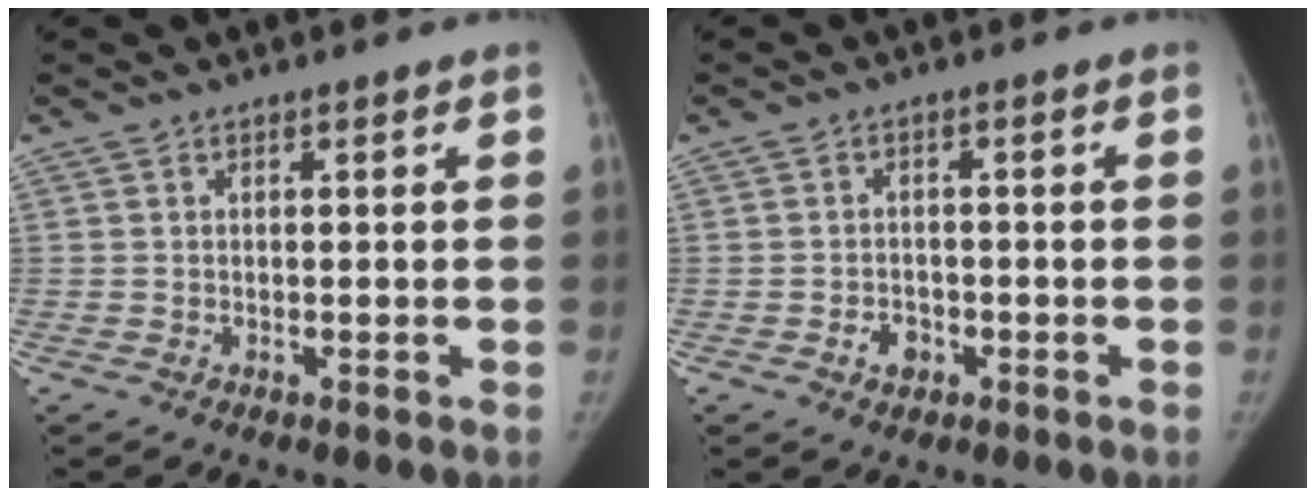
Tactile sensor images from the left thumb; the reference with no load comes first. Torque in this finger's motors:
{"motor_torque": [-0.01, 0.01, 0.09, 0.15, 0.00]}